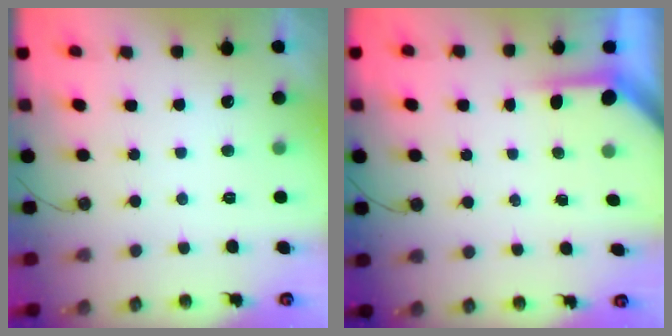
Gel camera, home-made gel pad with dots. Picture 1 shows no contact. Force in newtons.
{"total": 3.6, "press": 3.6, "slide": 0.3}